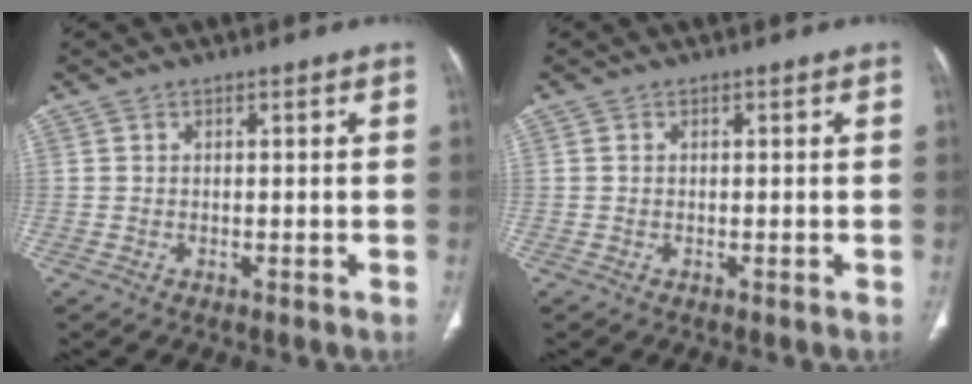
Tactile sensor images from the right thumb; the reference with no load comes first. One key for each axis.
{"total": 0.0}